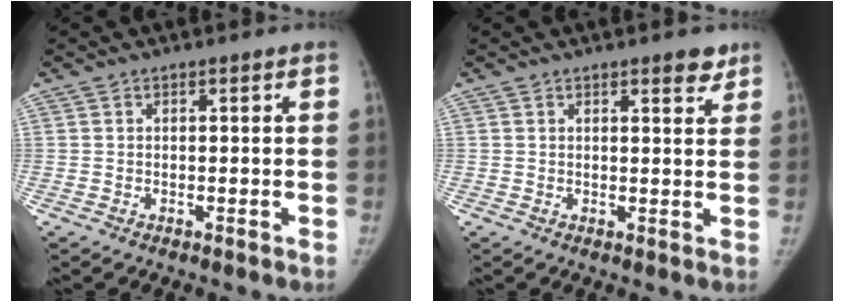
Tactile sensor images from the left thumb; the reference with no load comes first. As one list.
[{"total": 2.2, "force": [1.7, 0.7, 1.2], "torque": [-0.009, -0.011, 0.021]}]